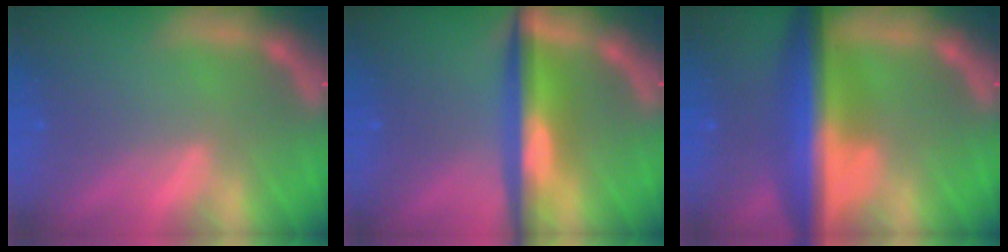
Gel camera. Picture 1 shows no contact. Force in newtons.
{"total": 6.6}
{"total": 9.5}